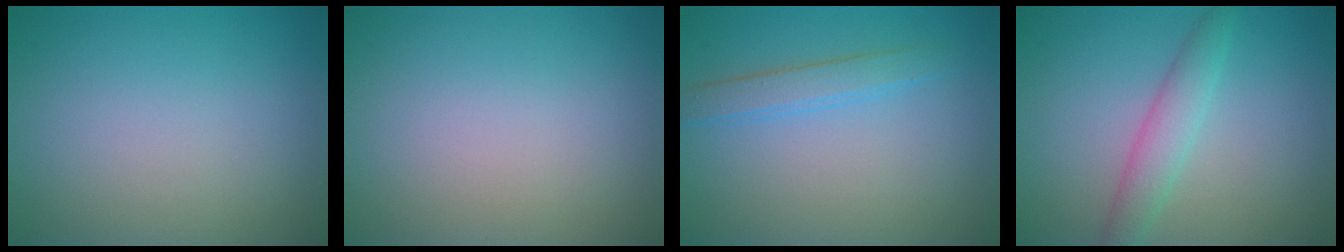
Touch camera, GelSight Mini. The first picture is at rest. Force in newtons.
{"total": 0.0}
{"total": 2.1, "press": 2.1, "slide": 0.1}
{"total": 2.8, "press": 2.8, "slide": 0.2}